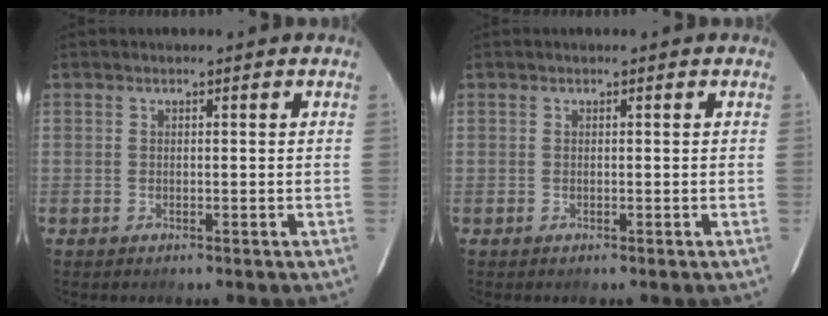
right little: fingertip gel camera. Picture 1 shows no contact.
{"total": 0.0}